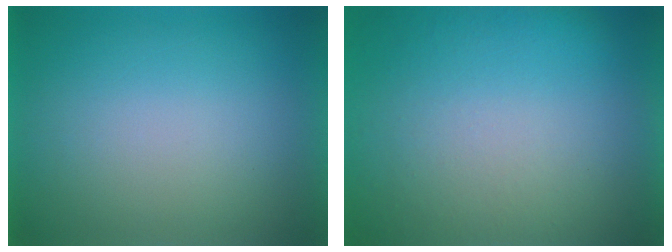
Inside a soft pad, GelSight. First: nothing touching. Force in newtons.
{"total": 5.8}